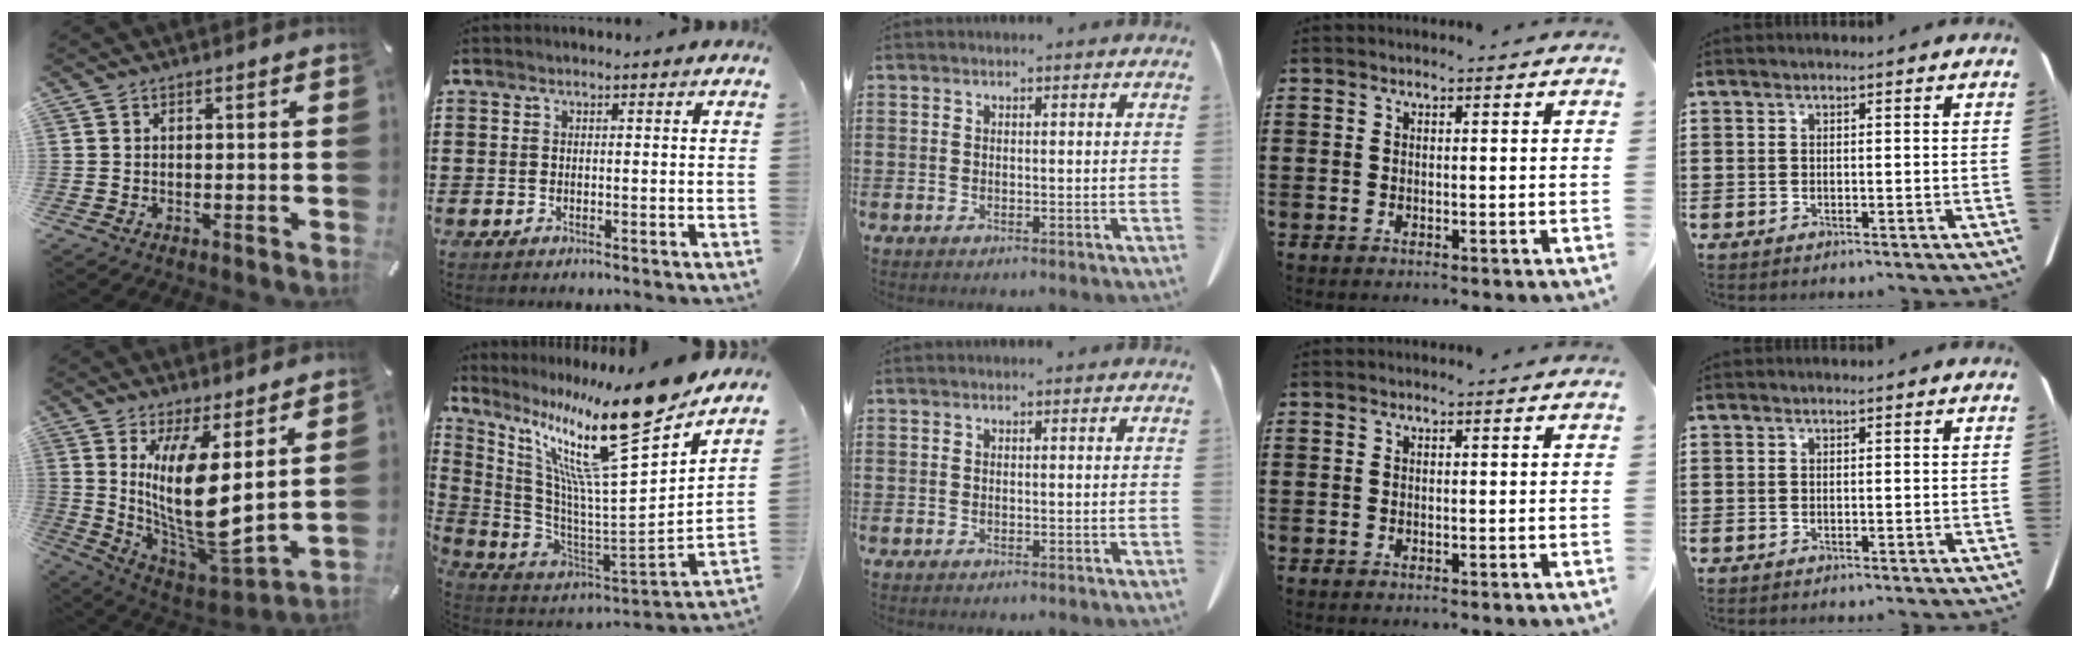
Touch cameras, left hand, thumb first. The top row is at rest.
{"thumb": {"total": 15.9, "force": [5.6, 5.6, 13.8], "torque": [-0.287, -0.072, 0.101]}, "index": {"total": 17.6, "force": [12.7, 0.5, 12.2], "torque": [-0.240, -0.097, 0.196]}}